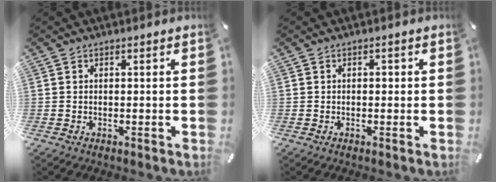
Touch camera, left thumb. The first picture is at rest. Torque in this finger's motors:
{"motor_torque": [0.09, 0.25, 0.27, 0.02, 0.02]}